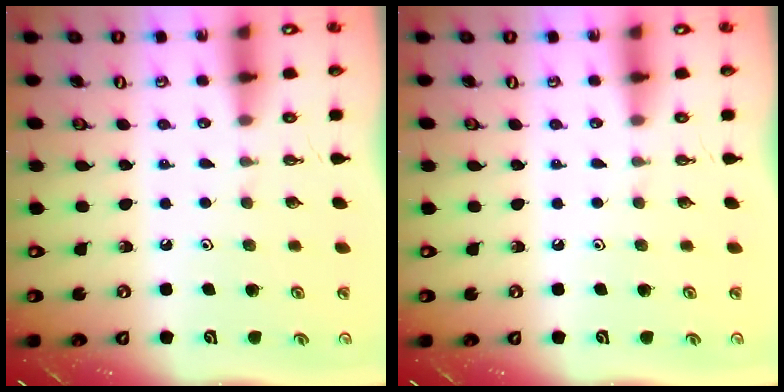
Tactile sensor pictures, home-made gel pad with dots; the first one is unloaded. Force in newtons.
{"total": 0.0}